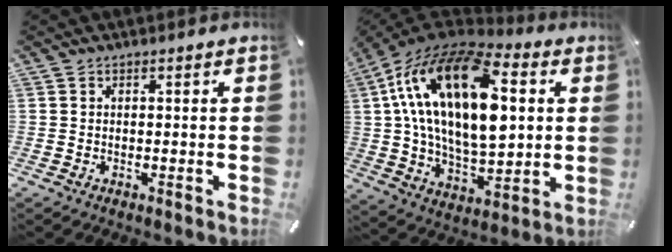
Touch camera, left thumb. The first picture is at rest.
{"total": 27.8, "force": [6.7, 15.7, 22.0], "torque": [-0.415, -0.019, 0.108]}